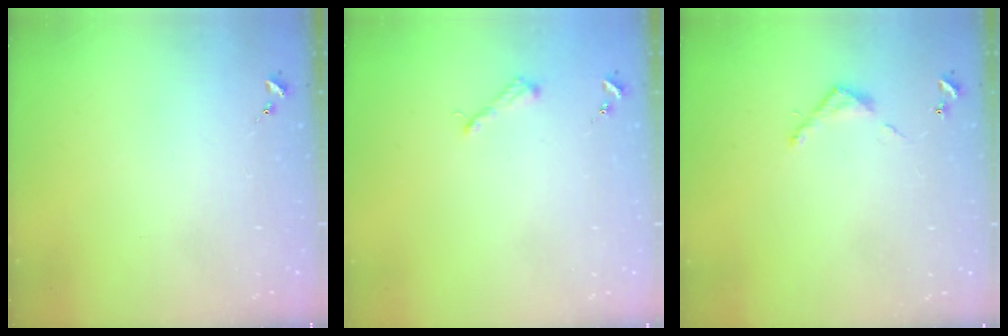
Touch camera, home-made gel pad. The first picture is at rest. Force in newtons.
{"total": 3.6, "press": 3.6, "slide": 0.4}
{"total": 3.6, "press": 3.6, "slide": 0.2}